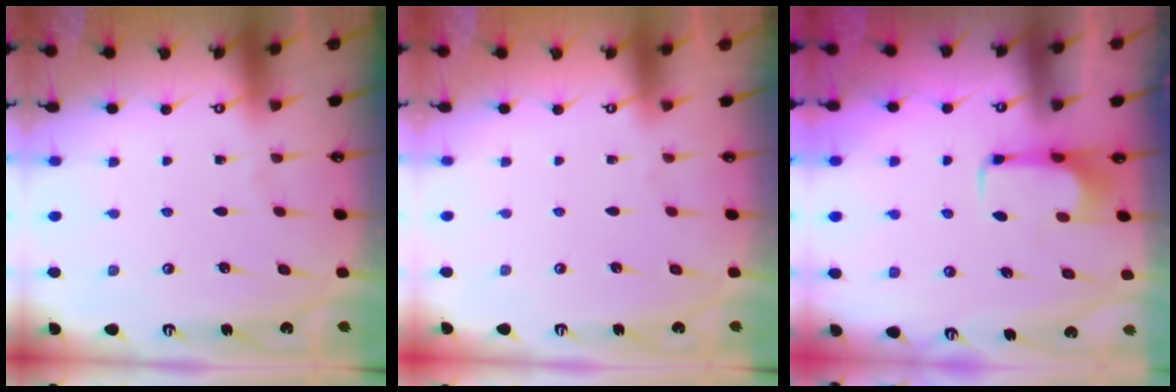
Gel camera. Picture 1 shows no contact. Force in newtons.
{"total": 1.5, "press": 1.4, "slide": 0.6}
{"total": 1.9, "press": 1.8, "slide": 0.6}